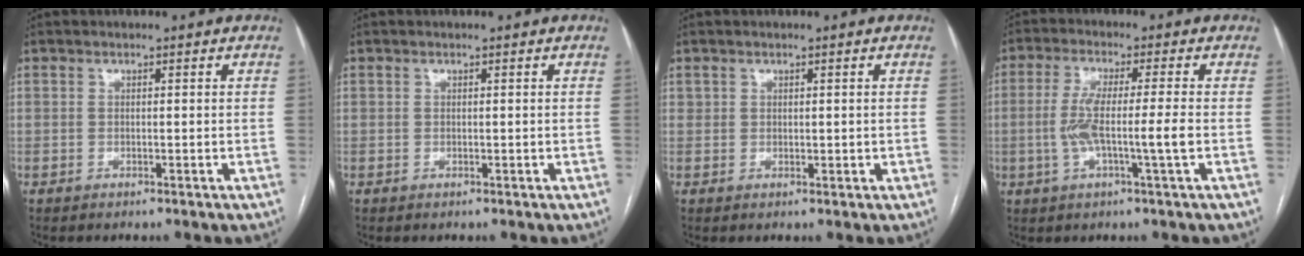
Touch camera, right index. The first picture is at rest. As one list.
[{"total": 0.0}, {"total": 1.1, "force": [0.7, 0.8, 0.2], "torque": [0.010, -0.001, 0.011]}, {"total": 7.1, "force": [-1.1, -0.3, 6.9], "torque": [-0.138, 0.003, -0.020]}]